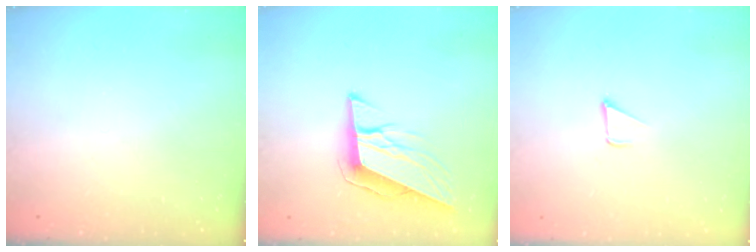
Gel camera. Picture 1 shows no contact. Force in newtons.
{"total": 10.5, "press": 10.2, "slide": 2.4}
{"total": 1.2, "press": 1.2, "slide": 0.1}